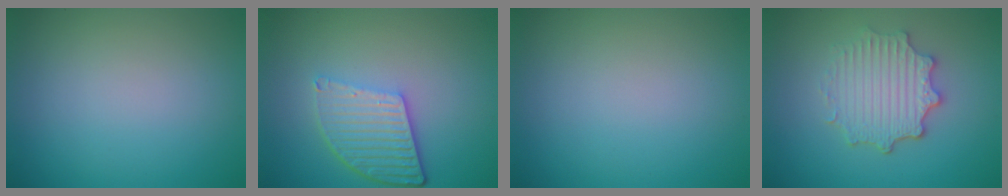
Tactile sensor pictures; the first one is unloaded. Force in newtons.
{"total": 5.2, "press": 3.8, "slide": 3.6}
{"total": 0.0}
{"total": 4.5, "press": 3.7, "slide": 2.4}